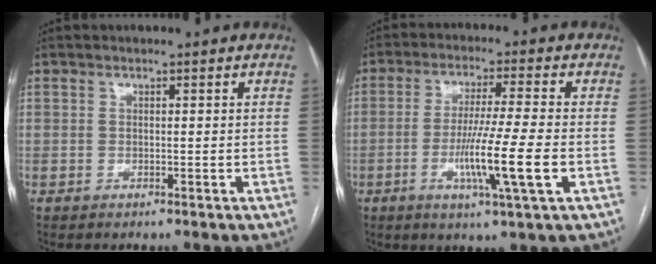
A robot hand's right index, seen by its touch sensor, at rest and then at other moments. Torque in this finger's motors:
{"motor_torque": [1.66, -0.25, 0.80, 0.19]}